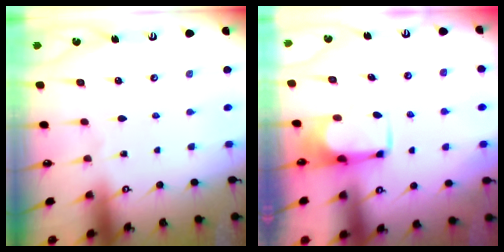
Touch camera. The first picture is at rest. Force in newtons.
{"total": 1.4, "press": 1.3, "slide": 0.6}